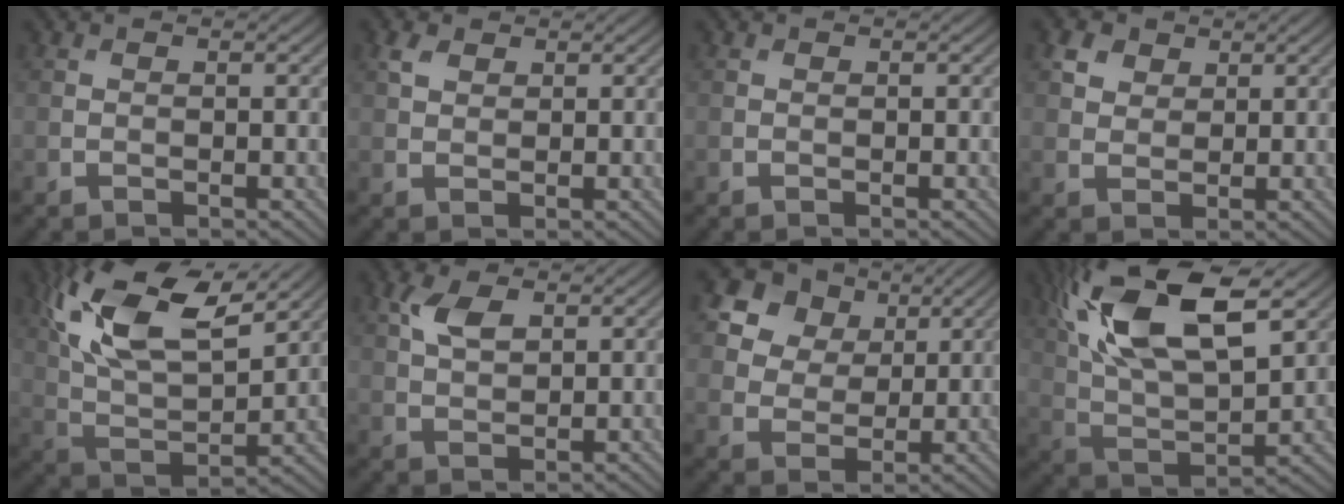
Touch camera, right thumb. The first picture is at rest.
{"total": 1.9, "force": [1.2, 1.2, 0.9], "torque": [-0.025, 0.002, 0.023]}
{"total": 0.0}
{"total": 2.9, "force": [1.7, 2.1, 1.1], "torque": [-0.028, 0.001, 0.033]}
{"total": 15.5, "force": [7.9, 6.6, 11.5], "torque": [-0.250, 0.015, 0.140]}
{"total": 4.1, "force": [1.9, 2.0, 3.0], "torque": [-0.073, 0.006, 0.039]}
{"total": 12.4, "force": [7.0, 8.8, 5.2], "torque": [-0.160, 0.015, 0.137]}
{"total": 17.8, "force": [8.2, 7.3, 14.0], "torque": [-0.302, 0.027, 0.136]}